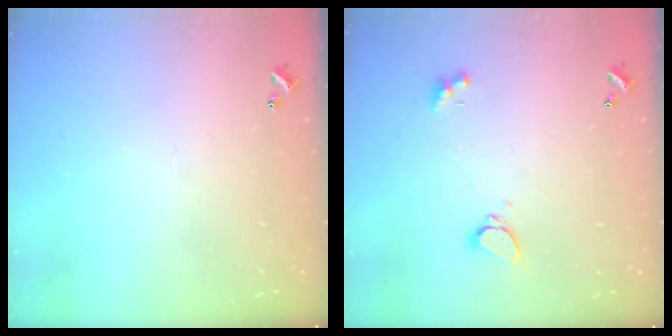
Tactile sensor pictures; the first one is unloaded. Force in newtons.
{"total": 2.3, "press": 2.2, "slide": 0.7}